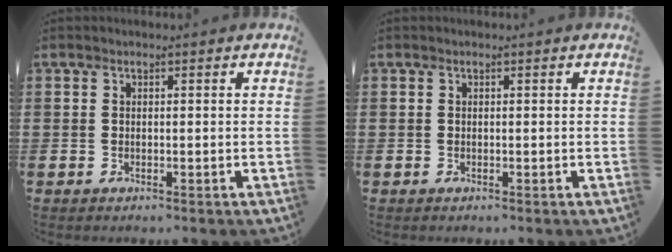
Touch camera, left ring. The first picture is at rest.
{"total": 0.0}